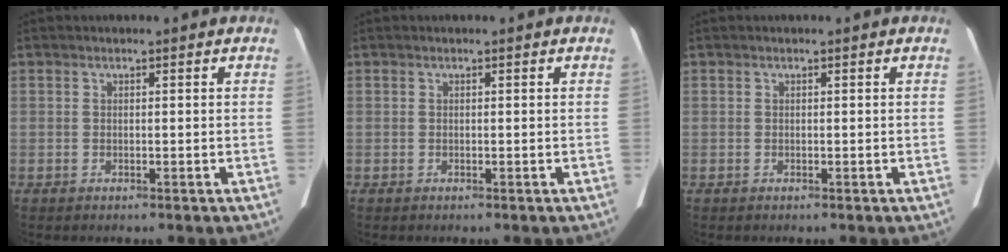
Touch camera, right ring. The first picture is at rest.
{"total": 0.0}
{"total": 0.0}